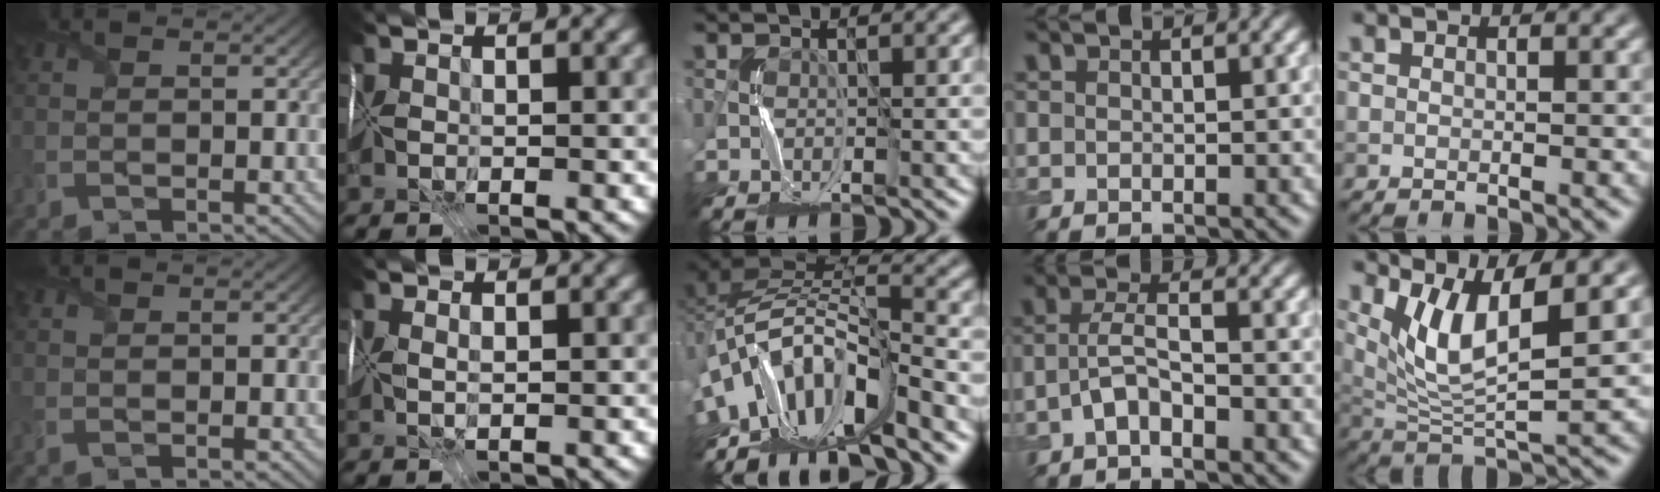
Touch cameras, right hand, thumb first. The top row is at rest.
{"index": {"total": 0.8, "force": [0.5, -0.5, 0.1], "torque": [0.002, 0.001, 0.017]}, "middle": {"total": 10.3, "force": [-6.5, 4.5, 6.6], "torque": [-0.117, 0.001, -0.113]}, "ring": {"total": 2.6, "force": [-1.1, 0.8, 2.2], "torque": [-0.047, 0.008, -0.028]}, "little": {"total": 6.4, "force": [2.6, 1.9, 5.5], "torque": [-0.114, -0.017, 0.056]}}